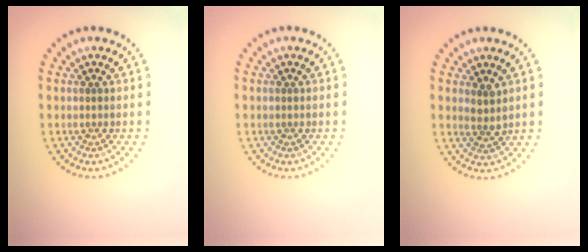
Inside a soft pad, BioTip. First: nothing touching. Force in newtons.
{"total": 0.0}
{"total": 1.5, "press": 1.2, "slide": 0.9}